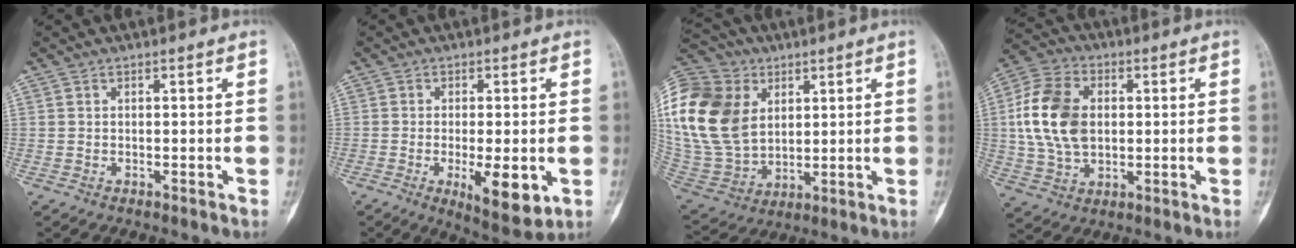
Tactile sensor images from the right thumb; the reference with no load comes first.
{"total": 9.5, "force": [-2.5, 3.2, 8.6], "torque": [-0.122, -0.019, -0.033]}
{"total": 26.4, "force": [7.2, 19.2, 16.5], "torque": [-0.368, 0.010, 0.148]}
{"total": 14.5, "force": [1.4, 10.0, 10.4], "torque": [-0.194, 0.011, 0.024]}